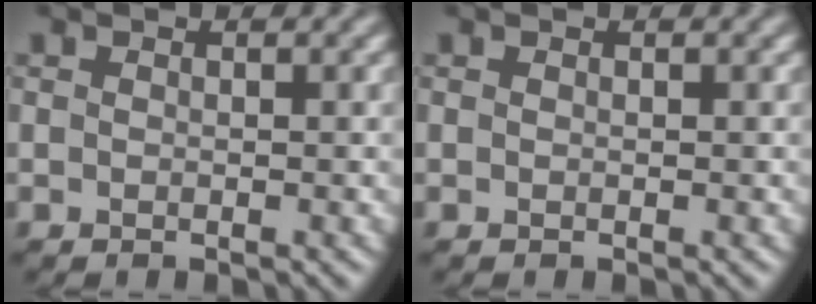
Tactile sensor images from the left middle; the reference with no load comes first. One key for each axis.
{"total": 0.0}